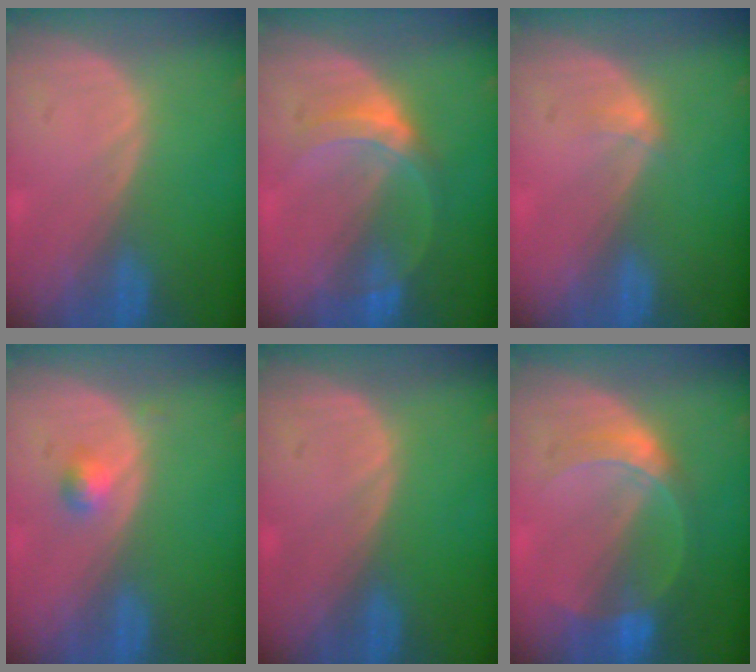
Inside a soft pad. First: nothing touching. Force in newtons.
{"total": 5.2, "press": 4.8, "slide": 1.8}
{"total": 1.3, "press": 0.9, "slide": 0.9}
{"total": 2.0, "press": 1.8, "slide": 0.8}
{"total": 0.0}
{"total": 6.8, "press": 6.0, "slide": 3.2}